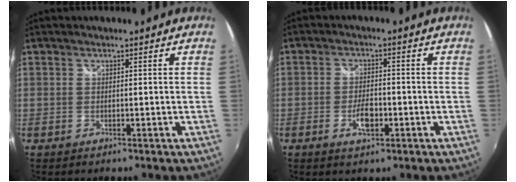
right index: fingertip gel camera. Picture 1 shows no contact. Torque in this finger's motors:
{"motor_torque": [0.50, 0.26, 0.12, 0.03]}